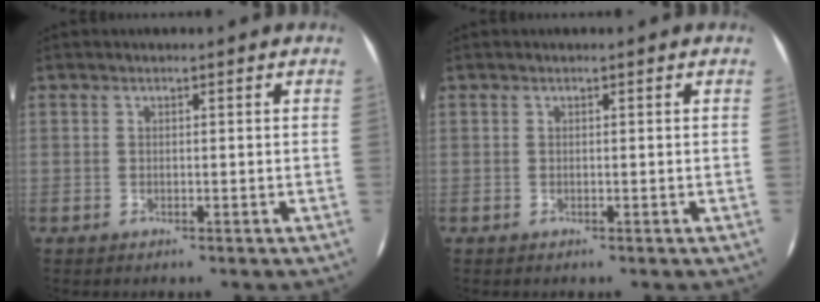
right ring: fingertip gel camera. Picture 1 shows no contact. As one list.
[{"total": 0.0}]